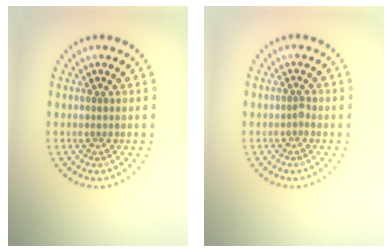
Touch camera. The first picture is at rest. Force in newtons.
{"total": 0.6, "press": 0.4, "slide": 0.3}